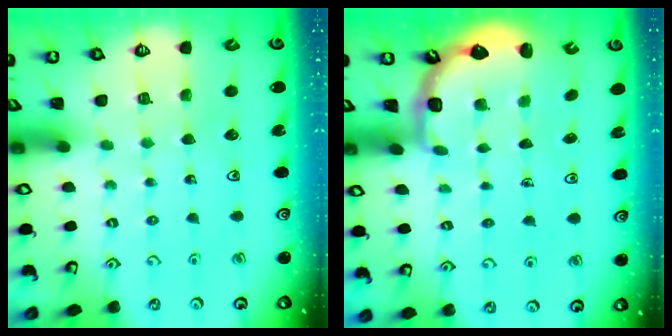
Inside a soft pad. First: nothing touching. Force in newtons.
{"total": 2.5, "press": 2.1, "slide": 1.3}